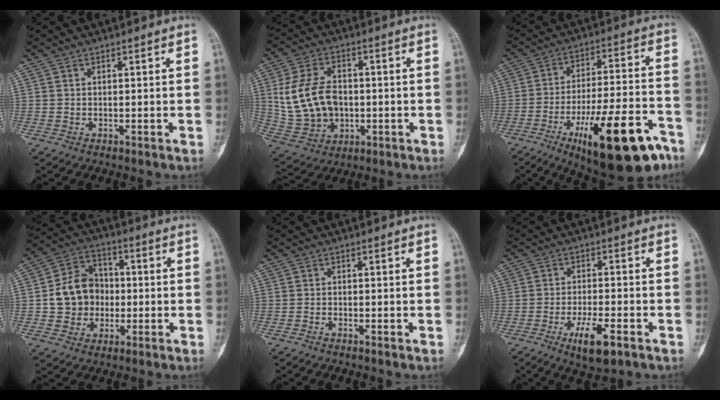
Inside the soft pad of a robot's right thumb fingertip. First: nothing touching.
{"total": 14.5, "force": [0.5, 10.5, 9.9], "torque": [-0.175, 0.009, 0.025]}
{"total": 23.1, "force": [-12.3, 7.0, 18.3], "torque": [-0.249, 0.063, -0.182]}
{"total": 11.6, "force": [-0.8, 10.0, 5.8], "torque": [-0.069, 0.027, -0.018]}
{"total": 0.7, "force": [-0.6, 0.2, 0.3], "torque": [-0.007, 0.005, -0.012]}
{"total": 7.9, "force": [-3.9, 2.4, 6.4], "torque": [-0.111, 0.008, -0.063]}